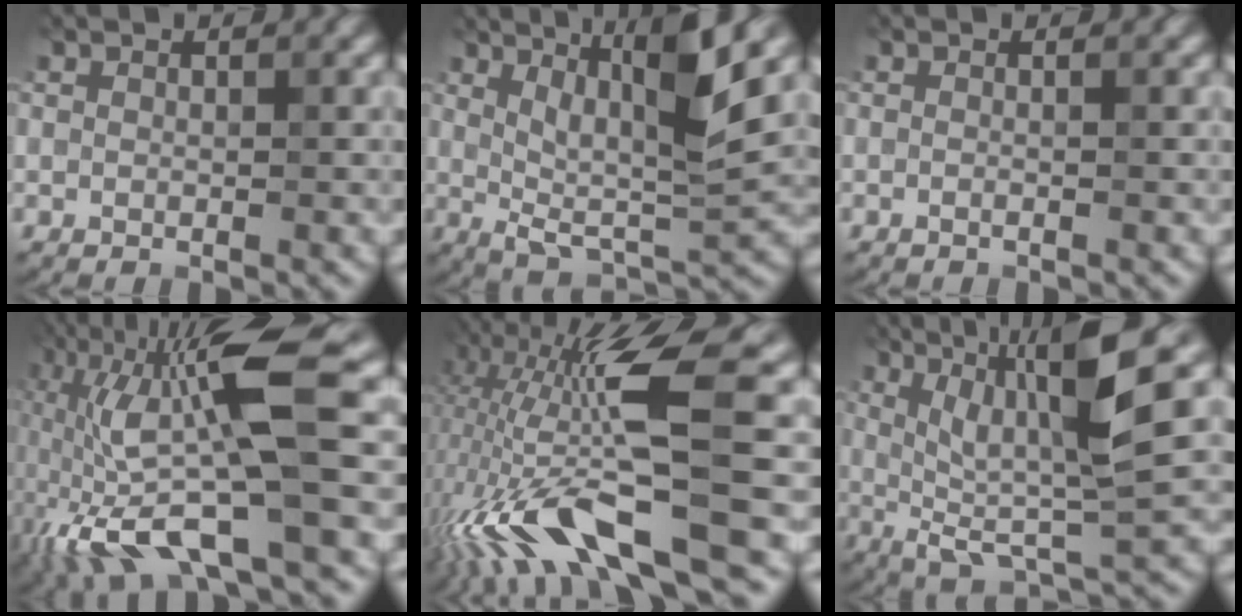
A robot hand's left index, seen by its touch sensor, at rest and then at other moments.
{"total": 8.5, "force": [2.9, 1.9, 7.8], "torque": [-0.130, -0.002, 0.058]}
{"total": 0.5, "force": [-0.2, 0.0, 0.5], "torque": [-0.006, -0.001, -0.011]}
{"total": 12.2, "force": [-2.6, 2.8, 11.6], "torque": [-0.229, 0.008, -0.050]}
{"total": 13.0, "force": [-3.8, 2.5, 12.1], "torque": [-0.229, 0.006, -0.064]}
{"total": 9.8, "force": [1.9, 2.0, 9.3], "torque": [-0.149, 0.002, 0.035]}